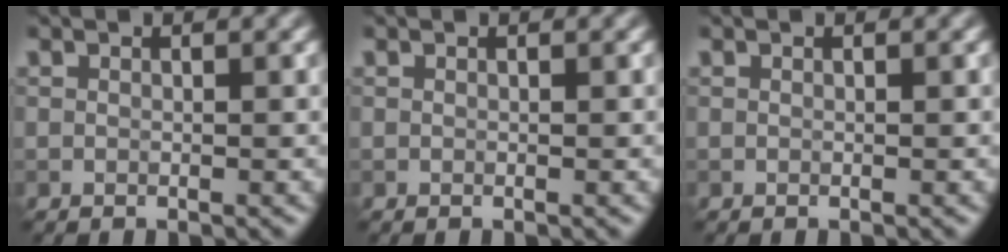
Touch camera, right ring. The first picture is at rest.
{"total": 0.0}
{"total": 0.0}